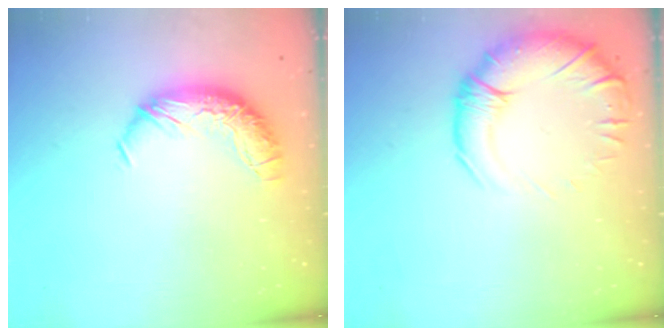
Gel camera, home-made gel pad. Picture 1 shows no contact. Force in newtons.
{"total": 4.5, "press": 1.9, "slide": 4.0}